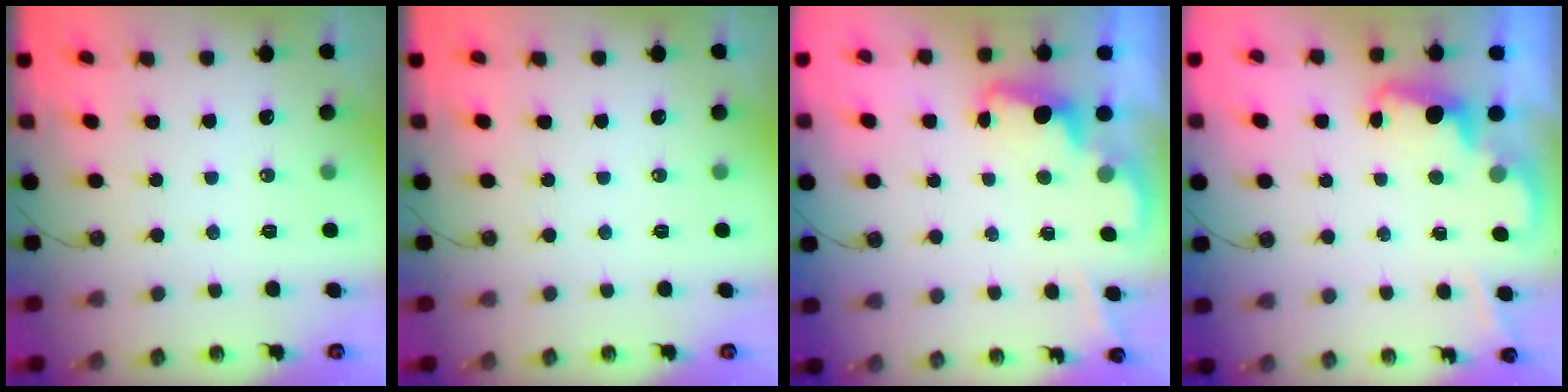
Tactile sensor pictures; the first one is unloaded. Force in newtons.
{"total": 0.0}
{"total": 2.1, "press": 2.1, "slide": 0.5}
{"total": 2.1, "press": 2.1, "slide": 0.5}